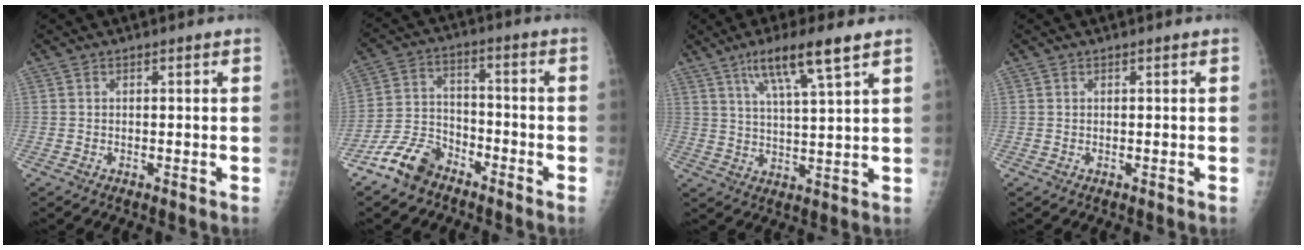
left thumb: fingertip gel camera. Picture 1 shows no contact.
{"total": 9.3, "force": [-6.9, 5.2, 3.5], "torque": [-0.063, 0.044, -0.139]}
{"total": 10.2, "force": [6.0, 1.0, 8.1], "torque": [-0.149, -0.021, 0.110]}
{"total": 0.0}